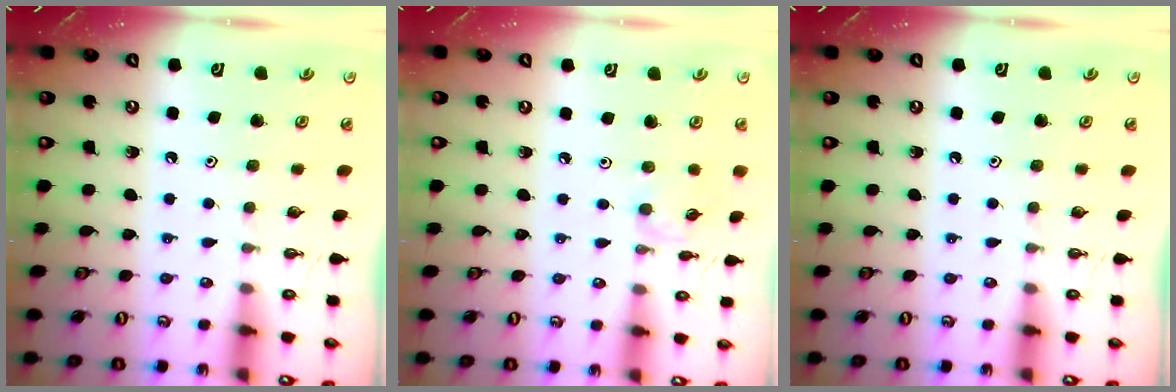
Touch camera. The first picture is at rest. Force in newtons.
{"total": 1.3, "press": 1.2, "slide": 0.4}
{"total": 0.0}